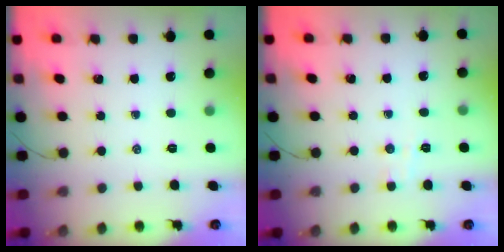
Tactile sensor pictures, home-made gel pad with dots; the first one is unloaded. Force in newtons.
{"total": 3.4, "press": 3.2, "slide": 0.9}